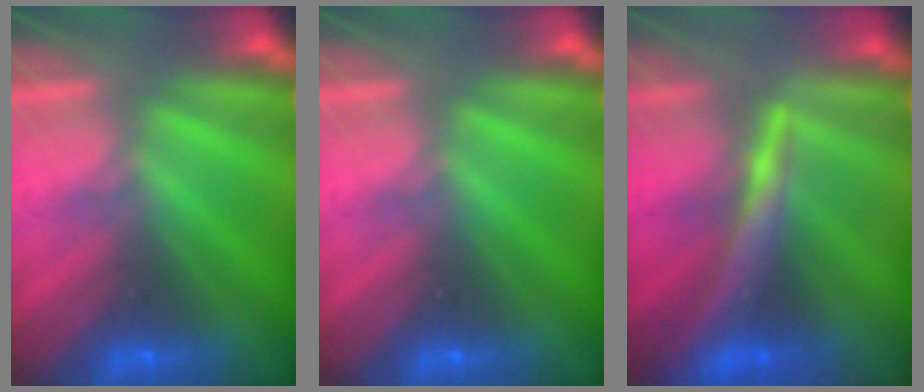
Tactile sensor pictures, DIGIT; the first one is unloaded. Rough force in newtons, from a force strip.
{"total": 0.0}
{"total": 4.5}